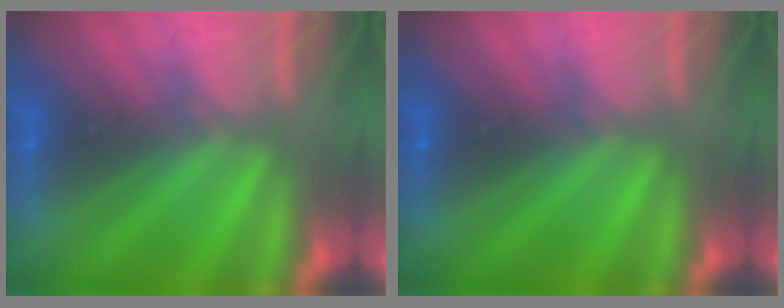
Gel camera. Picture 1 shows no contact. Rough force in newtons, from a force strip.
{"total": 0.0}